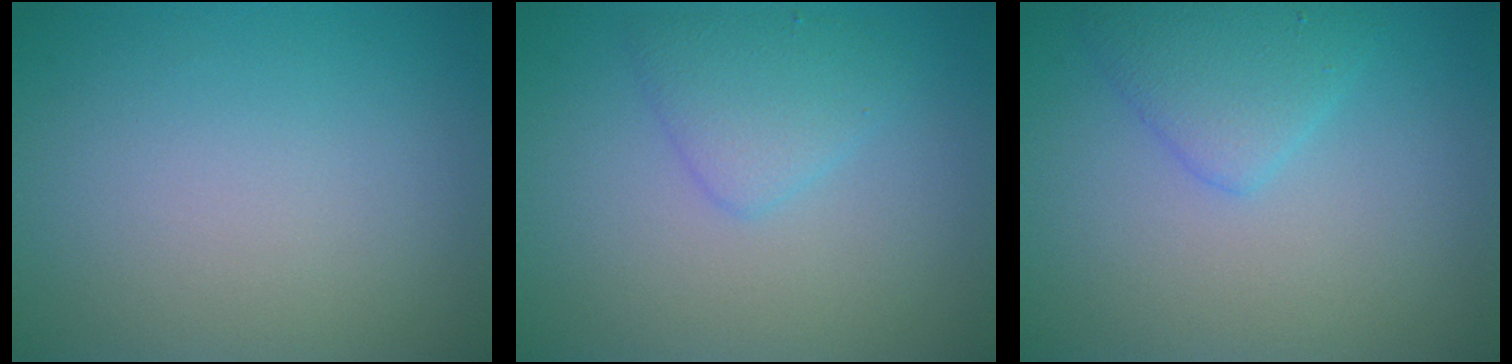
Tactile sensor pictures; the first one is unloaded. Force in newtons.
{"total": 2.5, "press": 2.5, "slide": 0.1}
{"total": 2.7, "press": 2.7, "slide": 0.2}